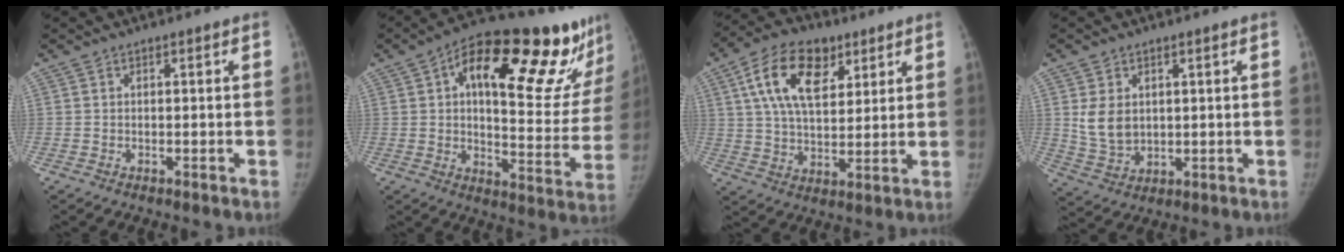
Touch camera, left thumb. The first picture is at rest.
{"total": 27.7, "force": [14.8, 9.3, 21.5], "torque": [-0.260, -0.019, 0.211]}
{"total": 15.2, "force": [6.7, 8.8, 10.4], "torque": [-0.158, -0.014, 0.119]}
{"total": 6.6, "force": [1.5, 4.9, 4.2], "torque": [-0.062, -0.014, 0.046]}